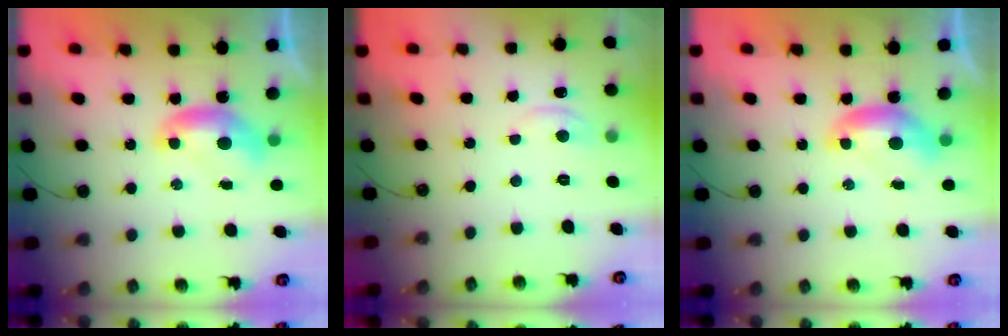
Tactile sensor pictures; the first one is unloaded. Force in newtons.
{"total": 1.3, "press": 1.2, "slide": 0.4}
{"total": 0.0}